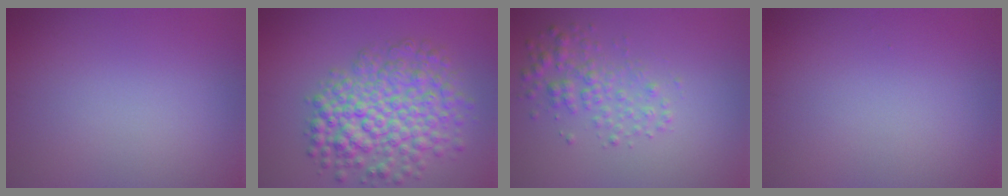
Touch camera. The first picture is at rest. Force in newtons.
{"total": 7.5, "press": 7.5, "slide": 0.2}
{"total": 2.6, "press": 2.6, "slide": 0.0}
{"total": 0.0}